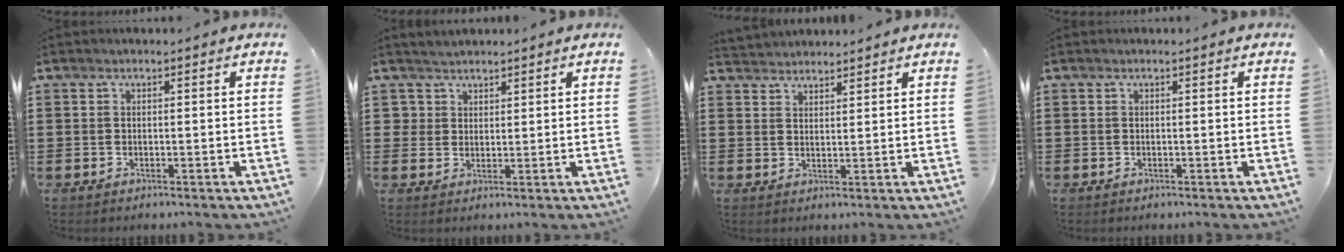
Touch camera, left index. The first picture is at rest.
{"total": 2.7, "force": [2.0, 1.8, -0.3], "torque": [-0.006, 0.007, 0.040]}
{"total": 2.5, "force": [2.4, 0.3, -0.5], "torque": [0.002, -0.004, 0.048]}
{"total": 0.0}